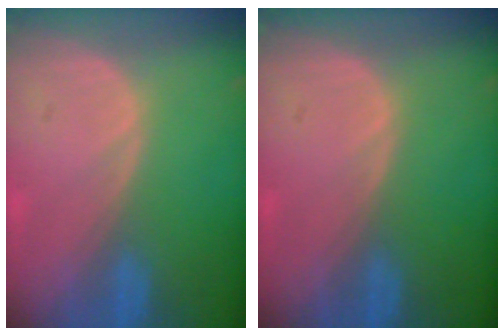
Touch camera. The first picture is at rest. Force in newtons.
{"total": 0.0}